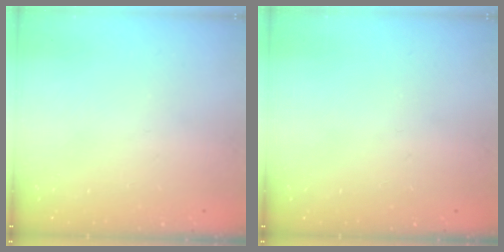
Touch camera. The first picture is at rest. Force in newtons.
{"total": 0.0}